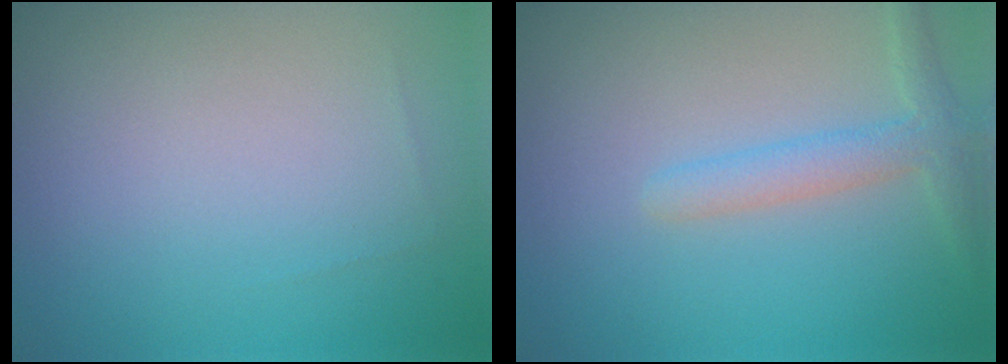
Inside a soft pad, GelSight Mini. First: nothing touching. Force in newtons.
{"total": 2.6, "press": 2.6, "slide": 0.2}